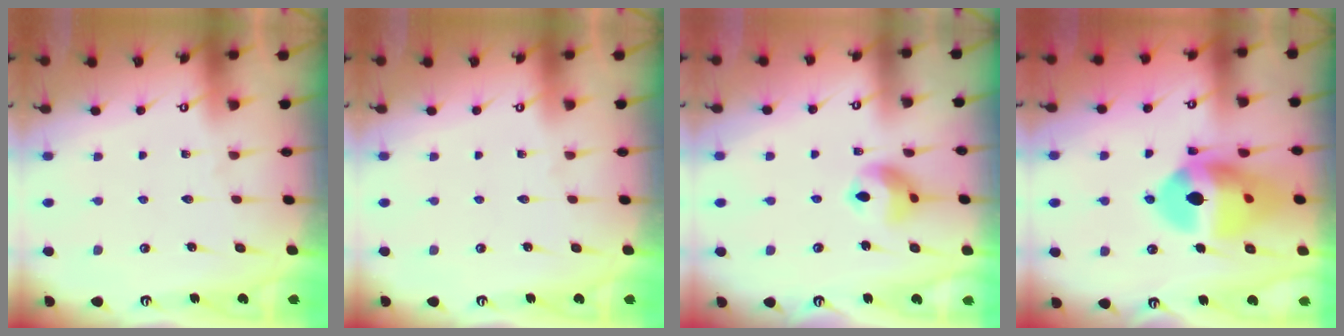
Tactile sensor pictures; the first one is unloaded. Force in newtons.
{"total": 0.0}
{"total": 9.7, "press": 9.6, "slide": 0.9}
{"total": 18.2, "press": 18.0, "slide": 2.0}